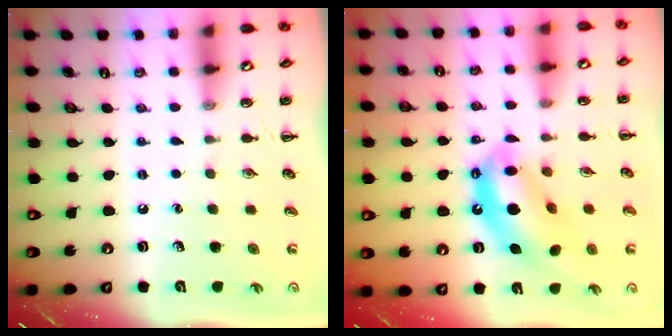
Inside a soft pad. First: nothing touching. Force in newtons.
{"total": 13.6, "press": 13.1, "slide": 3.8}